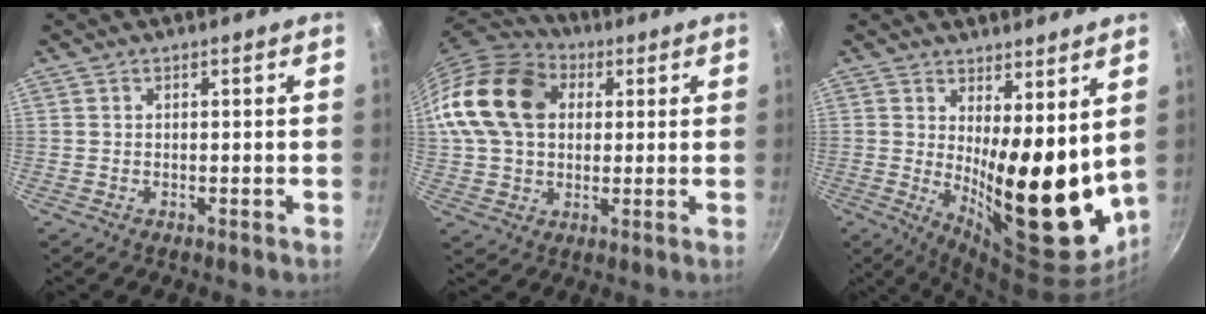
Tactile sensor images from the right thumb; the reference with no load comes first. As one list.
[{"total": 17.6, "force": [3.9, 13.0, 11.1], "torque": [-0.191, 0.019, 0.059]}, {"total": 17.9, "force": [2.7, 6.9, 16.3], "torque": [-0.192, -0.053, 0.056]}]